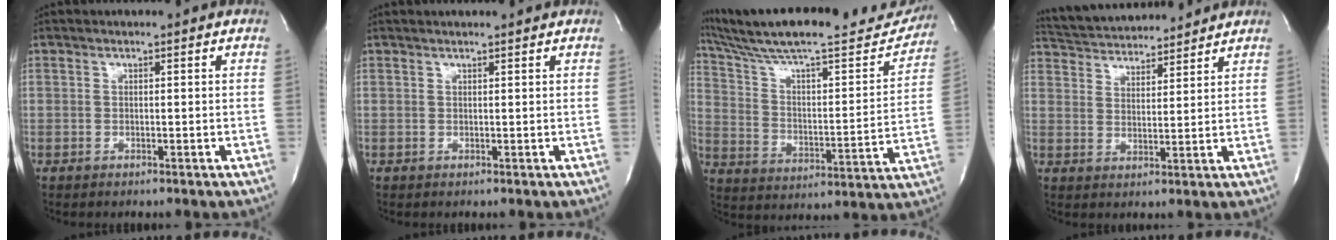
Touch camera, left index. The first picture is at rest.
{"total": 2.6, "force": [2.5, 0.0, 0.8], "torque": [-0.013, 0.012, 0.028]}
{"total": 27.2, "force": [23.6, 4.6, 12.6], "torque": [-0.212, -0.018, 0.339]}
{"total": 12.3, "force": [11.7, 1.9, 3.2], "torque": [-0.063, 0.021, 0.187]}